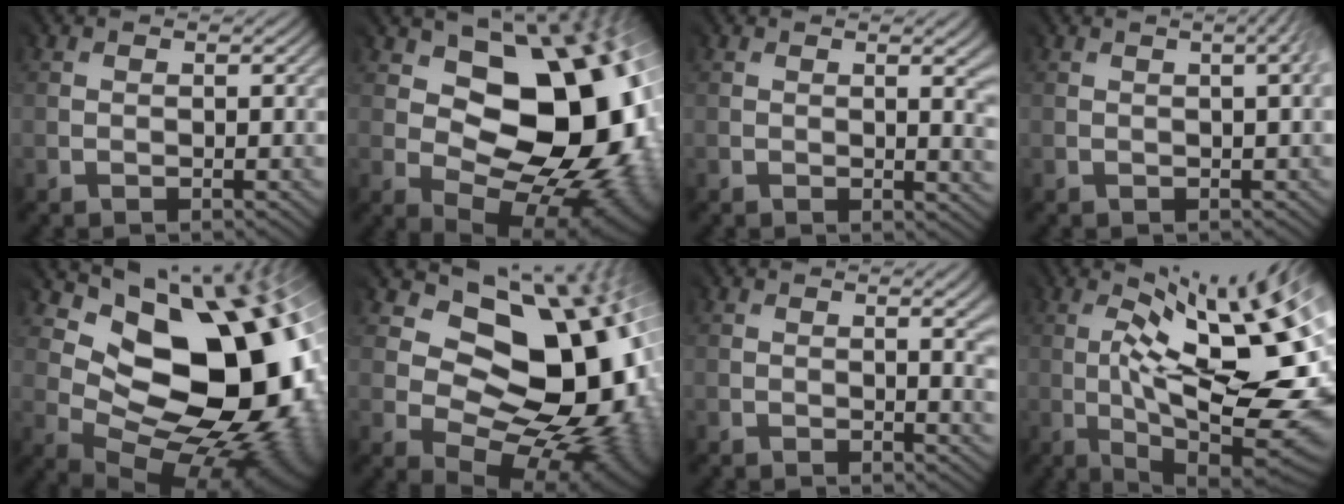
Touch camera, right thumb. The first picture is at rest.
{"total": 17.3, "force": [0.6, 11.7, 12.8], "torque": [-0.122, -0.008, 0.033]}
{"total": 6.7, "force": [0.7, 3.0, 6.0], "torque": [-0.054, 0.012, 0.004]}
{"total": 2.3, "force": [0.0, 0.4, 2.3], "torque": [-0.008, 0.013, -0.009]}
{"total": 15.4, "force": [1.8, 10.2, 11.4], "torque": [-0.121, -0.010, 0.050]}
{"total": 15.9, "force": [0.6, 11.4, 11.1], "torque": [-0.104, -0.014, 0.044]}
{"total": 6.1, "force": [0.4, 2.6, 5.5], "torque": [-0.045, 0.012, -0.001]}
{"total": 15.8, "force": [-0.9, 4.1, 15.3], "torque": [-0.237, -0.001, 0.009]}